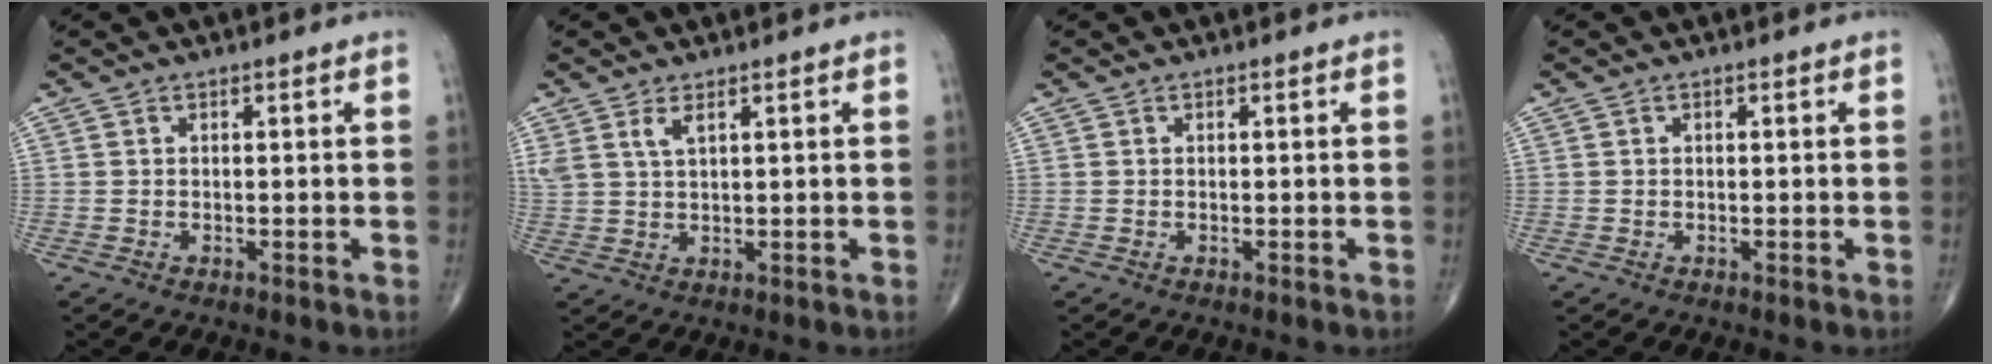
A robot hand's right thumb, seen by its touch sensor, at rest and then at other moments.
{"total": 3.3, "force": [1.9, 1.3, 2.4], "torque": [-0.053, -0.003, 0.045]}
{"total": 0.0}
{"total": 0.0}